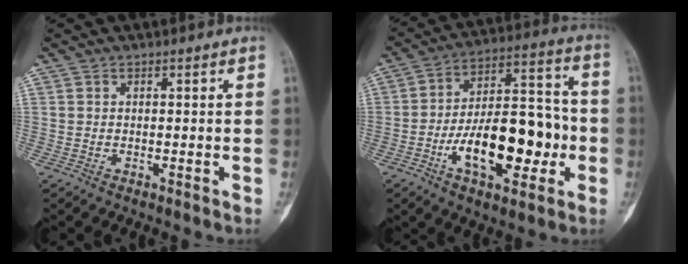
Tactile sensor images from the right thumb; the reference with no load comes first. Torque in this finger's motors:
{"motor_torque": [2.44, 2.32, 1.44, -1.34, 0.16]}